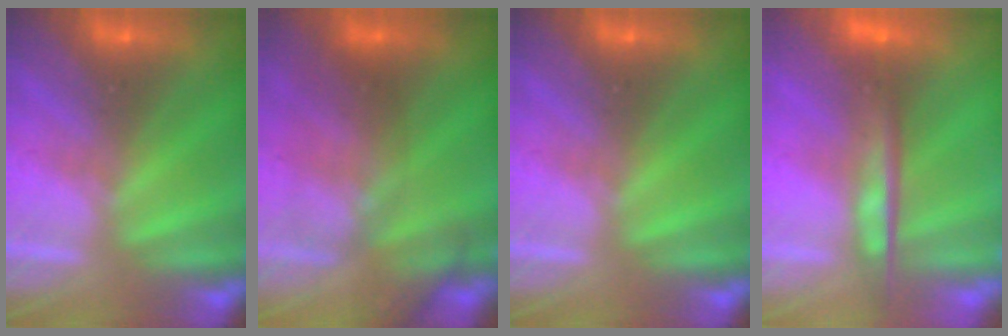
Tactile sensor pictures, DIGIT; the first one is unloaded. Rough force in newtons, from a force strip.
{"total": 2.7}
{"total": 0.0}
{"total": 5.9}